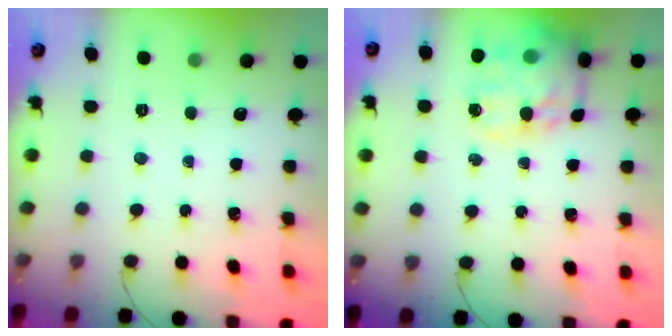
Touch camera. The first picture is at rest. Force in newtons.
{"total": 17.6, "press": 17.4, "slide": 2.5}